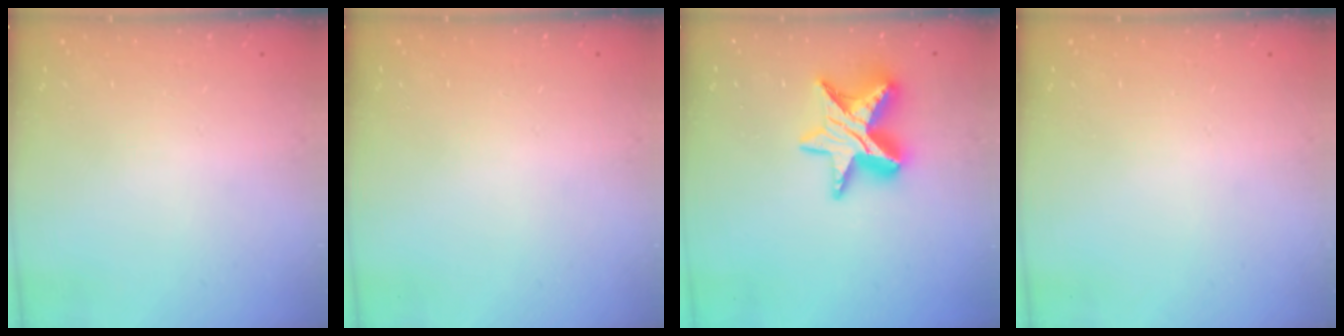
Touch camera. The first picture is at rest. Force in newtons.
{"total": 0.0}
{"total": 14.7, "press": 14.6, "slide": 0.9}
{"total": 0.0}